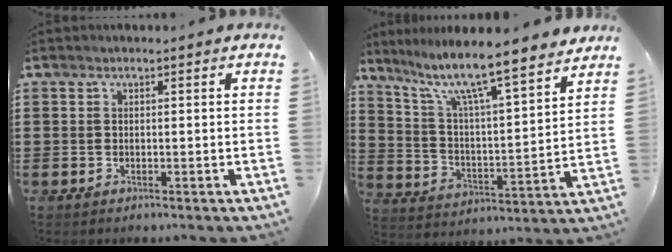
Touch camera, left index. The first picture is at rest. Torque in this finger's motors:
{"motor_torque": [2.14, 0.00, 0.63, 0.21]}